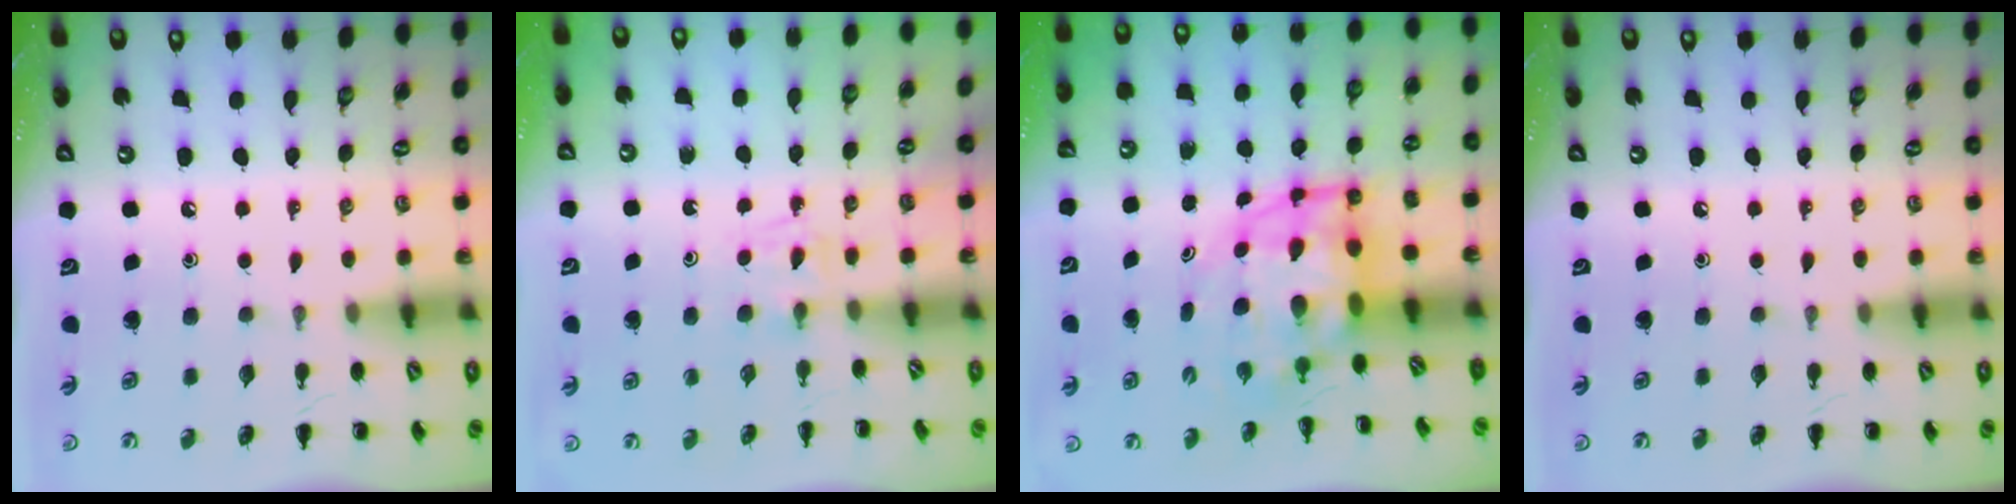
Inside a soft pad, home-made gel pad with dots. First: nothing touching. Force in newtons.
{"total": 2.5, "press": 2.2, "slide": 1.1}
{"total": 6.6, "press": 6.3, "slide": 1.9}
{"total": 0.0}